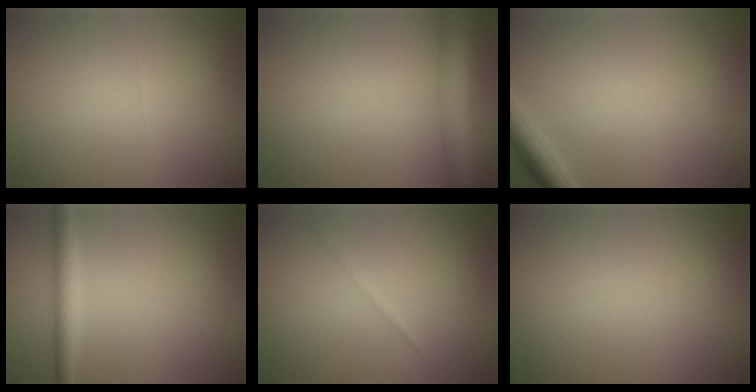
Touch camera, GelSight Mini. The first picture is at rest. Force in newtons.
{"total": 4.6, "press": 4.6, "slide": 0.1}
{"total": 2.6, "press": 2.6, "slide": 0.2}
{"total": 2.3, "press": 2.3, "slide": 0.1}
{"total": 0.6, "press": 0.6, "slide": 0.0}
{"total": 0.0}